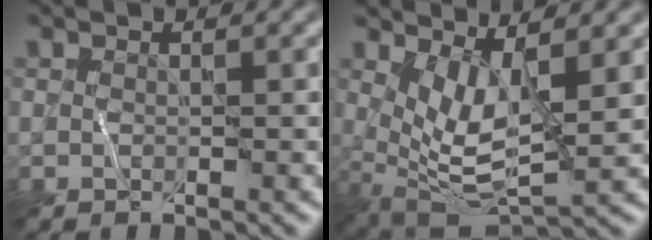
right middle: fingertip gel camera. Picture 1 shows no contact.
{"total": 5.4, "force": [1.6, 1.9, 4.9], "torque": [-0.103, -0.019, 0.033]}